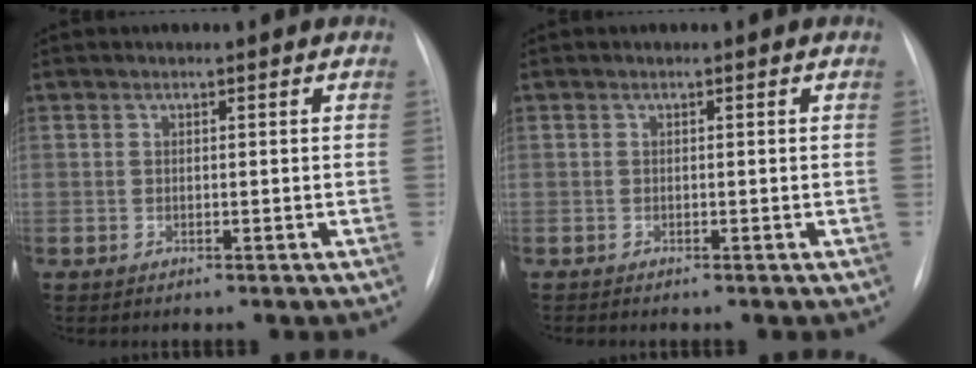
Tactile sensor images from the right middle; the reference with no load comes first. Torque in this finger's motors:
{"motor_torque": [-1.02, -0.38, 0.01, 0.02]}